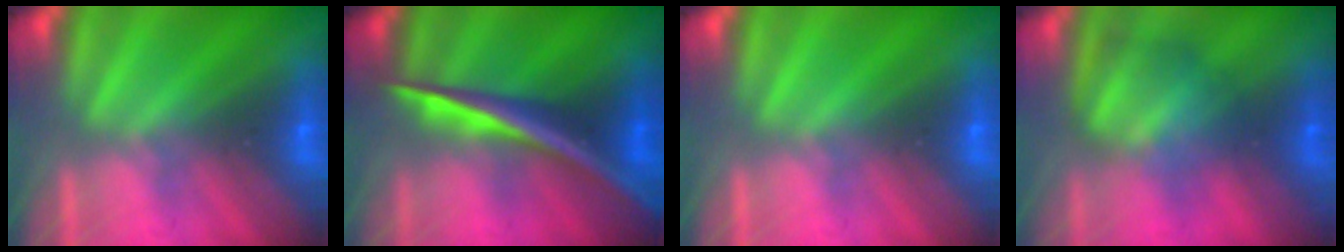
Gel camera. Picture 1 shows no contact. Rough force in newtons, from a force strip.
{"total": 2.6}
{"total": 0.0}
{"total": 3.4}